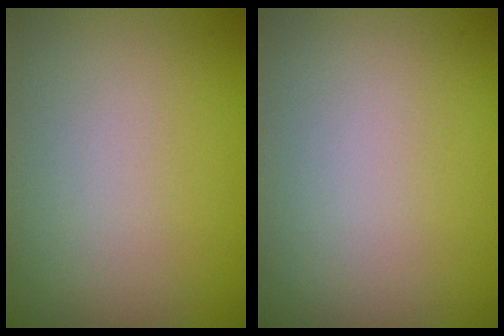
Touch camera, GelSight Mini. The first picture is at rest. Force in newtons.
{"total": 0.0}